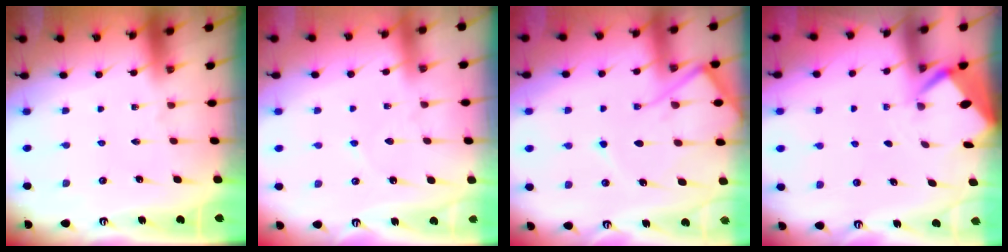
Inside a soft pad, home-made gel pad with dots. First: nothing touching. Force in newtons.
{"total": 2.4, "press": 2.4, "slide": 0.4}
{"total": 10.2, "press": 10.1, "slide": 1.2}
{"total": 2.4, "press": 2.4, "slide": 0.3}